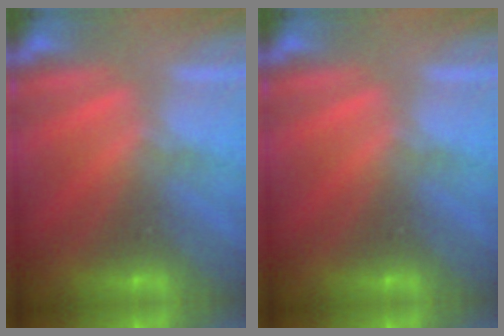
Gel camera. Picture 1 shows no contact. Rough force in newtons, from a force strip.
{"total": 0.0}